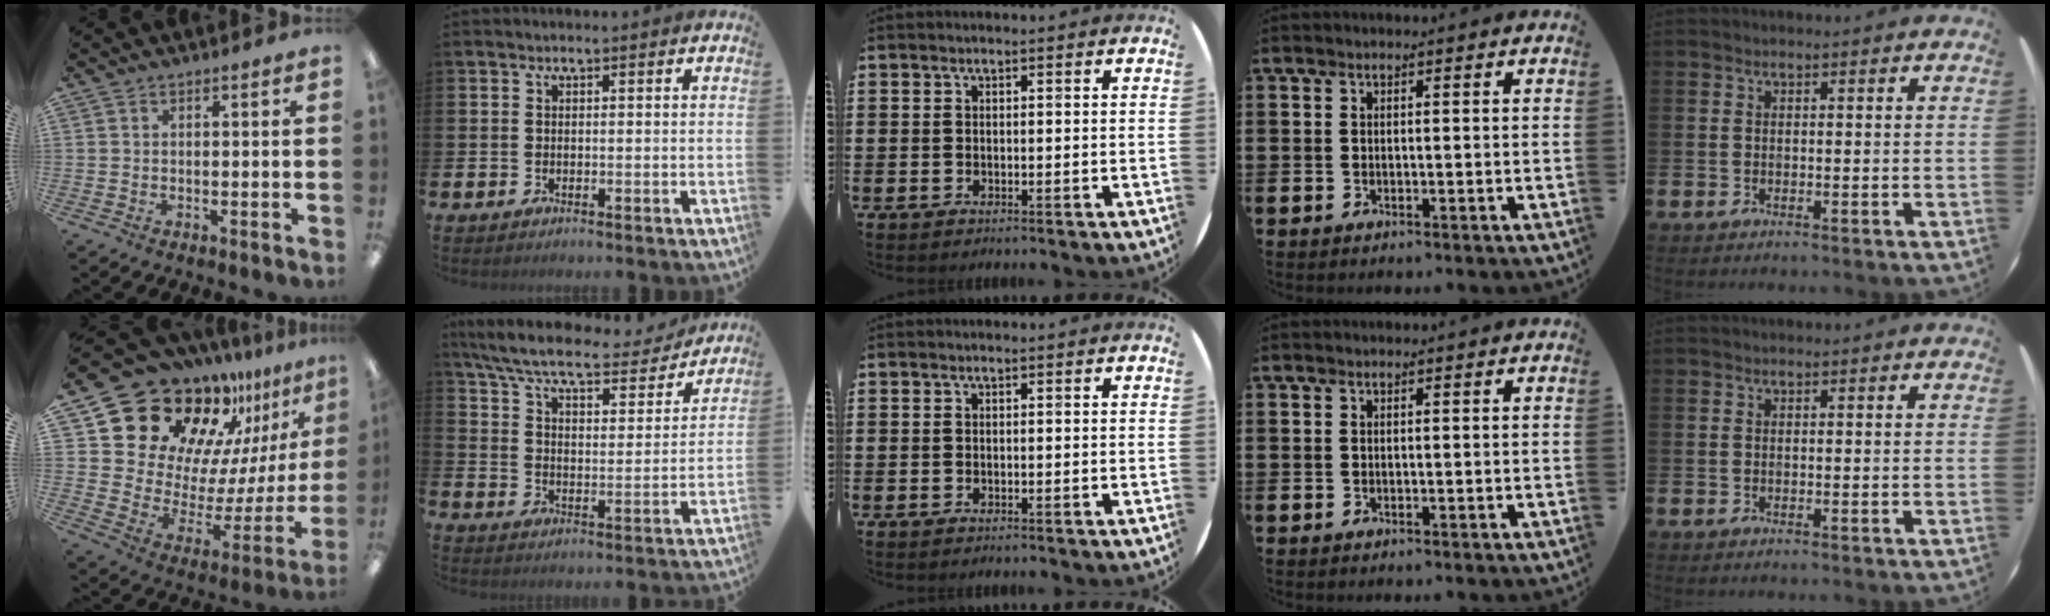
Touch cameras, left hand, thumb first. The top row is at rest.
{"thumb": {"total": 22.6, "force": [17.9, 11.5, 7.6], "torque": [-0.129, -0.140, 0.337]}, "index": {"total": 8.3, "force": [7.5, 1.1, 3.4], "torque": [-0.098, -0.049, 0.126]}}